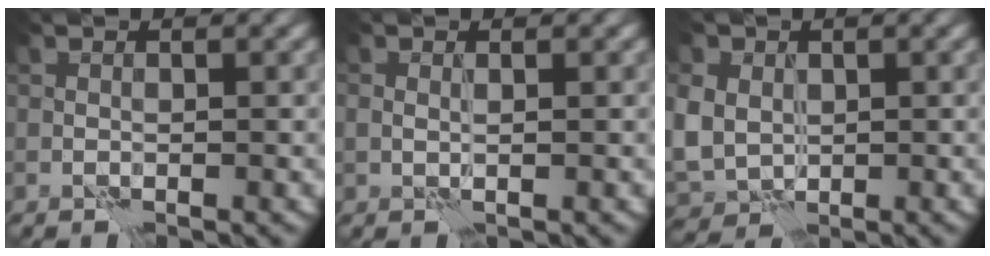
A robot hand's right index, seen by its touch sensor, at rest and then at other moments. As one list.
[{"total": 0.8, "force": [0.5, 0.4, 0.5], "torque": [-0.010, -0.002, 0.009]}, {"total": 6.0, "force": [0.9, 5.1, 3.1], "torque": [-0.084, 0.004, 0.004]}]